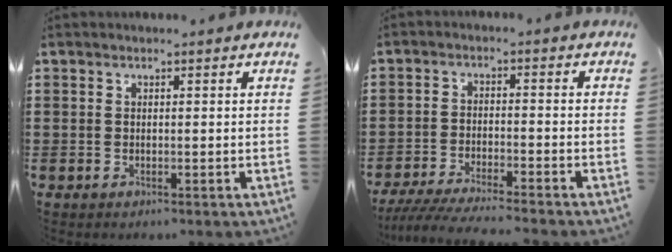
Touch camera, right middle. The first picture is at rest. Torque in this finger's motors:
{"motor_torque": [2.14, 0.00, 0.15, 0.12]}